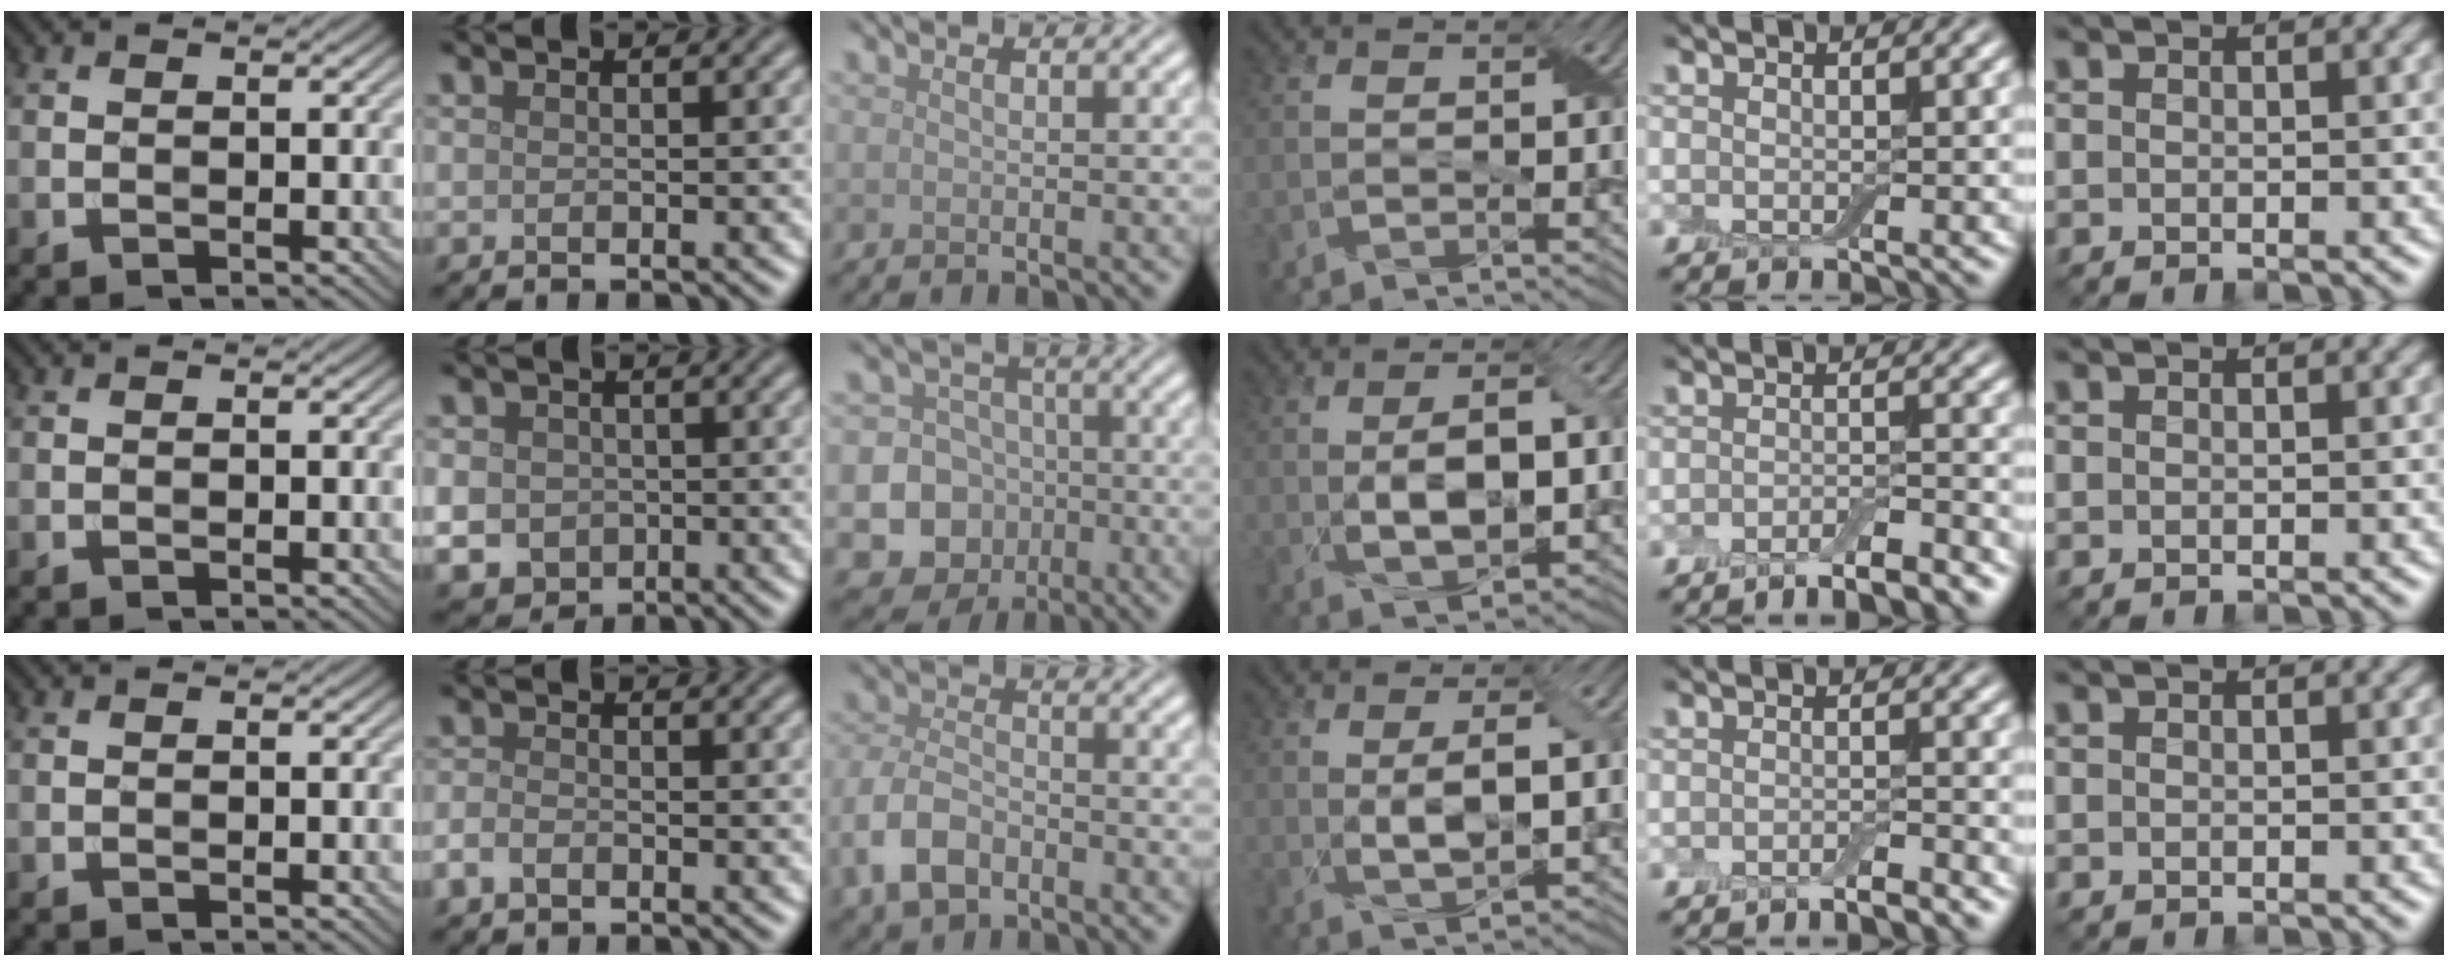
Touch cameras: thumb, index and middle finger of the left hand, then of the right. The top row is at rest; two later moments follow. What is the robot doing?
{"motion": "fold", "object": "cloth"}